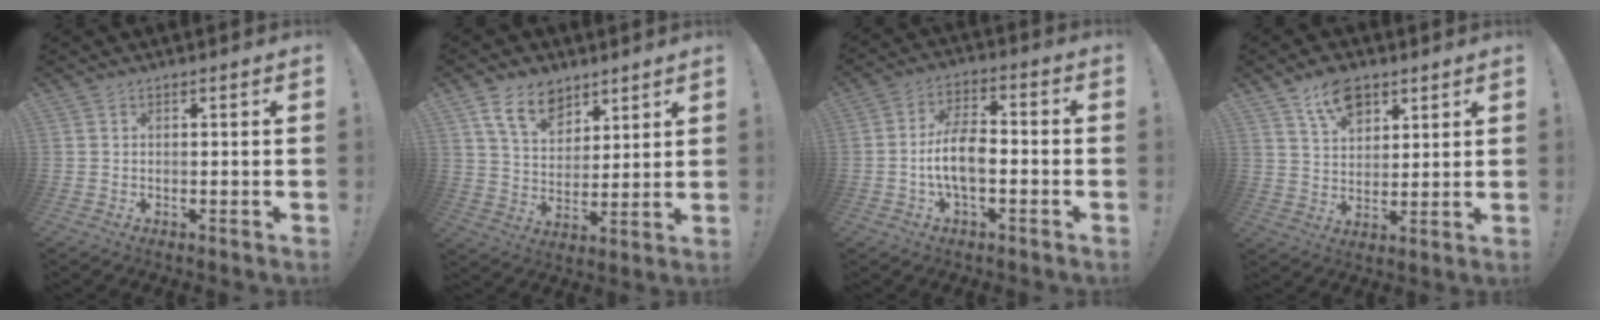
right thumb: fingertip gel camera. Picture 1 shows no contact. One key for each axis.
{"total": 11.4, "fx": 7.6, "fy": 6.9, "fz": 5.0, "tx": -0.090, "ty": -0.039, "tz": 0.147}
{"total": 9.9, "fx": -2.5, "fy": 4.5, "fz": 8.4, "tx": -0.169, "ty": 0.005, "tz": -0.045}
{"total": 10.0, "fx": 6.6, "fy": 4.9, "fz": 5.6, "tx": -0.099, "ty": -0.025, "tz": 0.123}